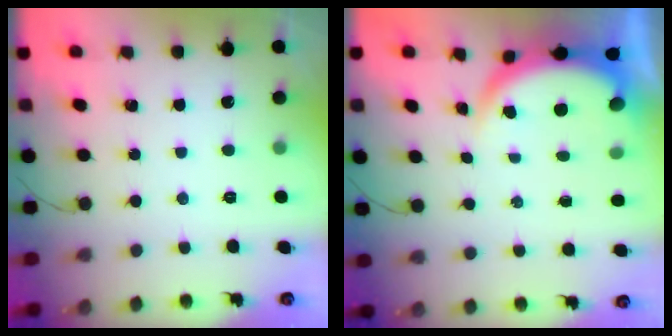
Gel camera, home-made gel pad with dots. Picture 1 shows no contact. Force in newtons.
{"total": 5.1, "press": 5.1, "slide": 0.2}